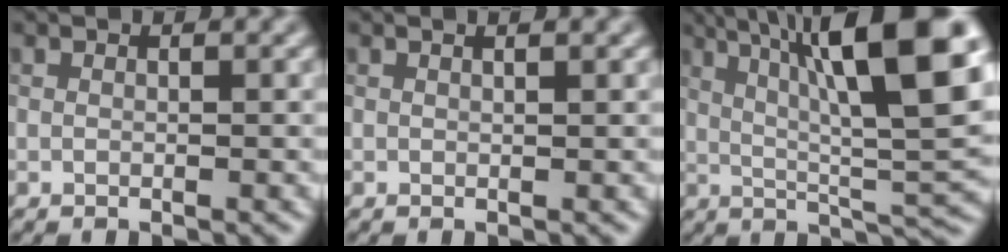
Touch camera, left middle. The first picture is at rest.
{"total": 1.3, "force": [0.8, 0.6, 0.9], "torque": [0.009, 0.008, -0.006]}
{"total": 12.7, "force": [4.4, 2.9, 11.5], "torque": [-0.177, 0.017, 0.079]}